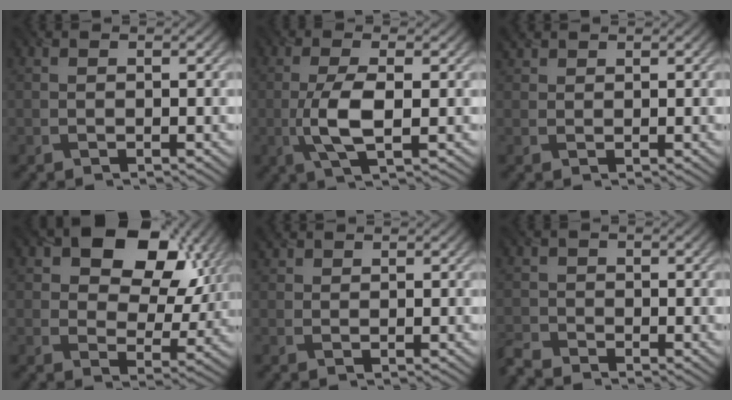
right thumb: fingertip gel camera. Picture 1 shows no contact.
{"total": 5.5, "force": [-0.7, 1.7, 5.2], "torque": [-0.118, 0.000, -0.017]}
{"total": 1.4, "force": [1.2, 0.8, 0.3], "torque": [-0.011, 0.008, 0.029]}
{"total": 13.9, "force": [6.1, 8.6, 9.0], "torque": [-0.136, 0.002, 0.093]}
{"total": 1.2, "force": [1.1, 0.5, 0.2], "torque": [-0.010, 0.007, 0.028]}
{"total": 2.9, "force": [-2.6, 1.3, 0.5], "torque": [-0.017, -0.007, -0.064]}